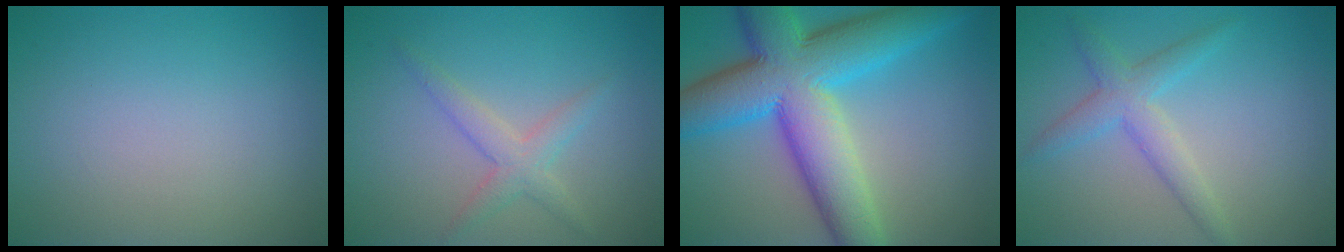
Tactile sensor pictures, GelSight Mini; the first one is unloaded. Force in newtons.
{"total": 2.5, "press": 2.5, "slide": 0.1}
{"total": 12.8, "press": 12.8, "slide": 0.2}
{"total": 3.2, "press": 3.2, "slide": 0.1}